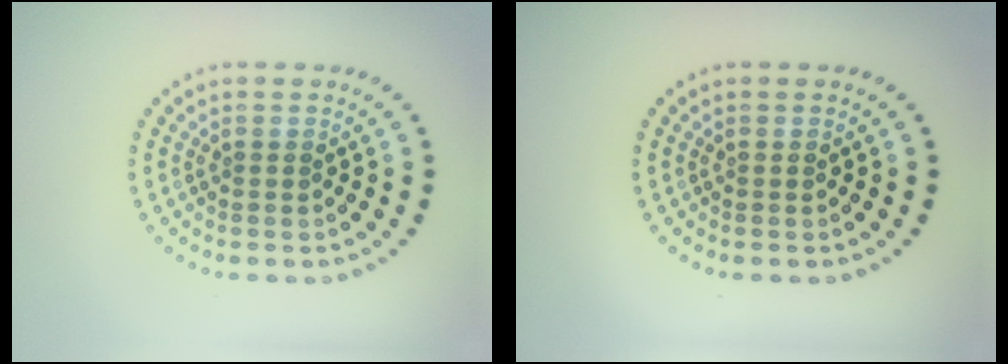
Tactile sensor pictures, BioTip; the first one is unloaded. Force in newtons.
{"total": 0.0}